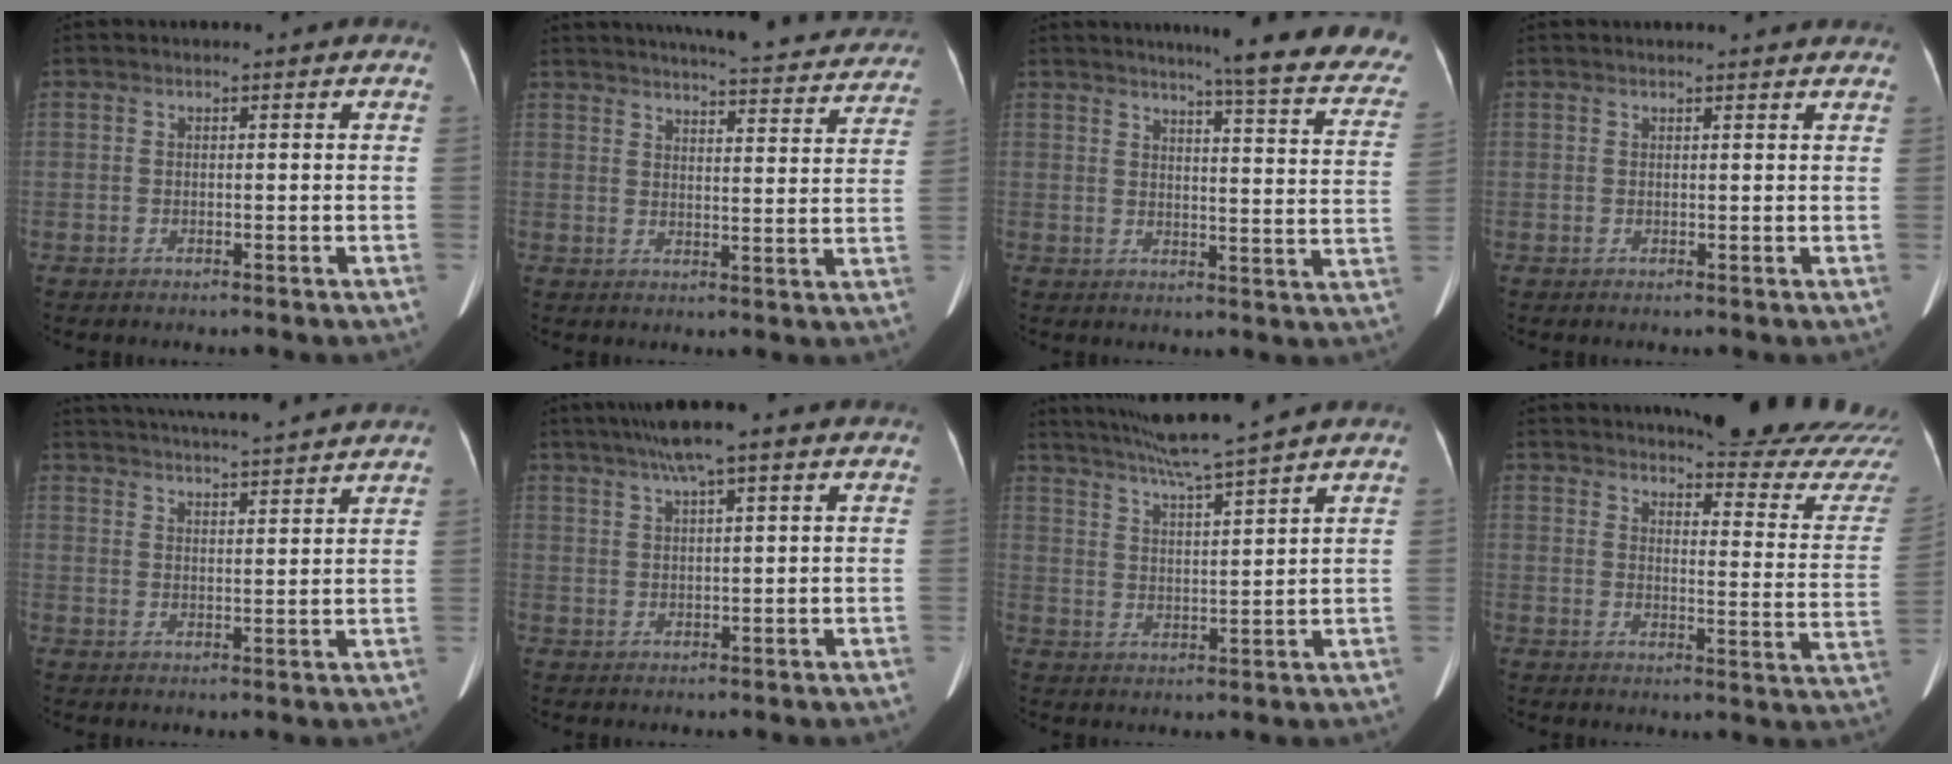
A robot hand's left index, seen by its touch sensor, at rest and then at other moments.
{"total": 23.6, "force": [21.6, 3.9, 8.8], "torque": [-0.123, -0.028, 0.254]}
{"total": 20.2, "force": [17.6, 1.0, 9.9], "torque": [-0.108, -0.070, 0.187]}
{"total": 5.4, "force": [5.1, 0.6, 1.6], "torque": [-0.016, 0.017, 0.048]}
{"total": 17.4, "force": [16.1, 0.9, 6.5], "torque": [-0.112, 0.028, 0.227]}
{"total": 6.5, "force": [4.2, 0.1, 4.9], "torque": [-0.087, 0.027, 0.070]}
{"total": 10.4, "force": [9.0, -1.8, 4.8], "torque": [-0.087, 0.010, 0.150]}
{"total": 21.1, "force": [20.2, 1.0, 6.1], "torque": [-0.072, -0.123, 0.225]}